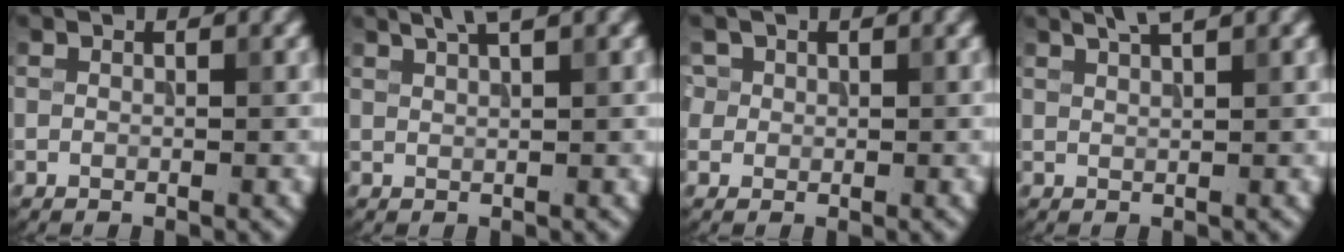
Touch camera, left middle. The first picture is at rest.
{"total": 2.4, "force": [1.7, 0.4, 1.6], "torque": [-0.016, 0.008, 0.022]}
{"total": 2.5, "force": [1.0, 2.1, 0.8], "torque": [-0.018, 0.007, 0.027]}
{"total": 2.3, "force": [1.7, 0.5, 1.5], "torque": [-0.013, 0.009, 0.019]}